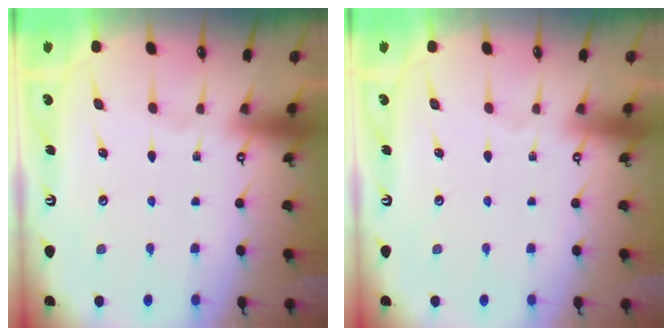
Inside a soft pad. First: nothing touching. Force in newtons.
{"total": 0.0}